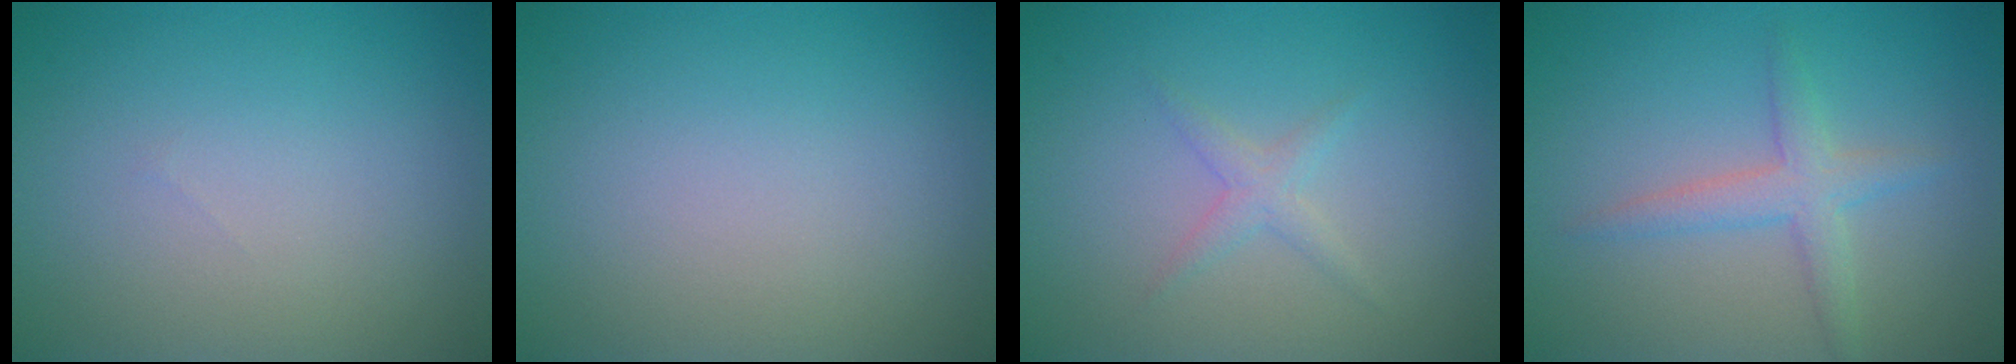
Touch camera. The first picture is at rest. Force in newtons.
{"total": 0.0}
{"total": 1.3, "press": 1.3, "slide": 0.1}
{"total": 2.5, "press": 2.5, "slide": 0.2}